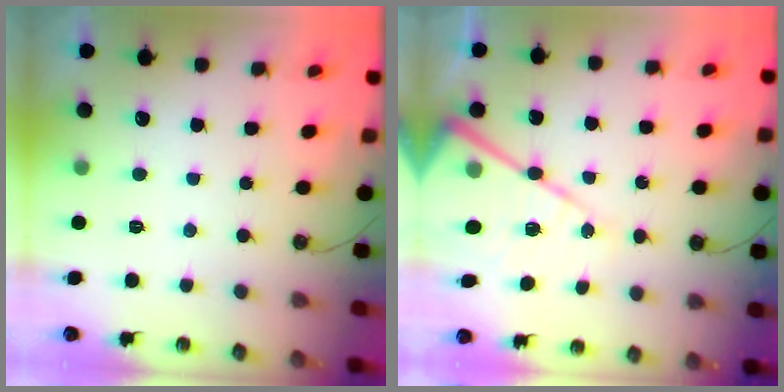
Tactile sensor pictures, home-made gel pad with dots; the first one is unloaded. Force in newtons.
{"total": 18.1, "press": 18.0, "slide": 1.5}